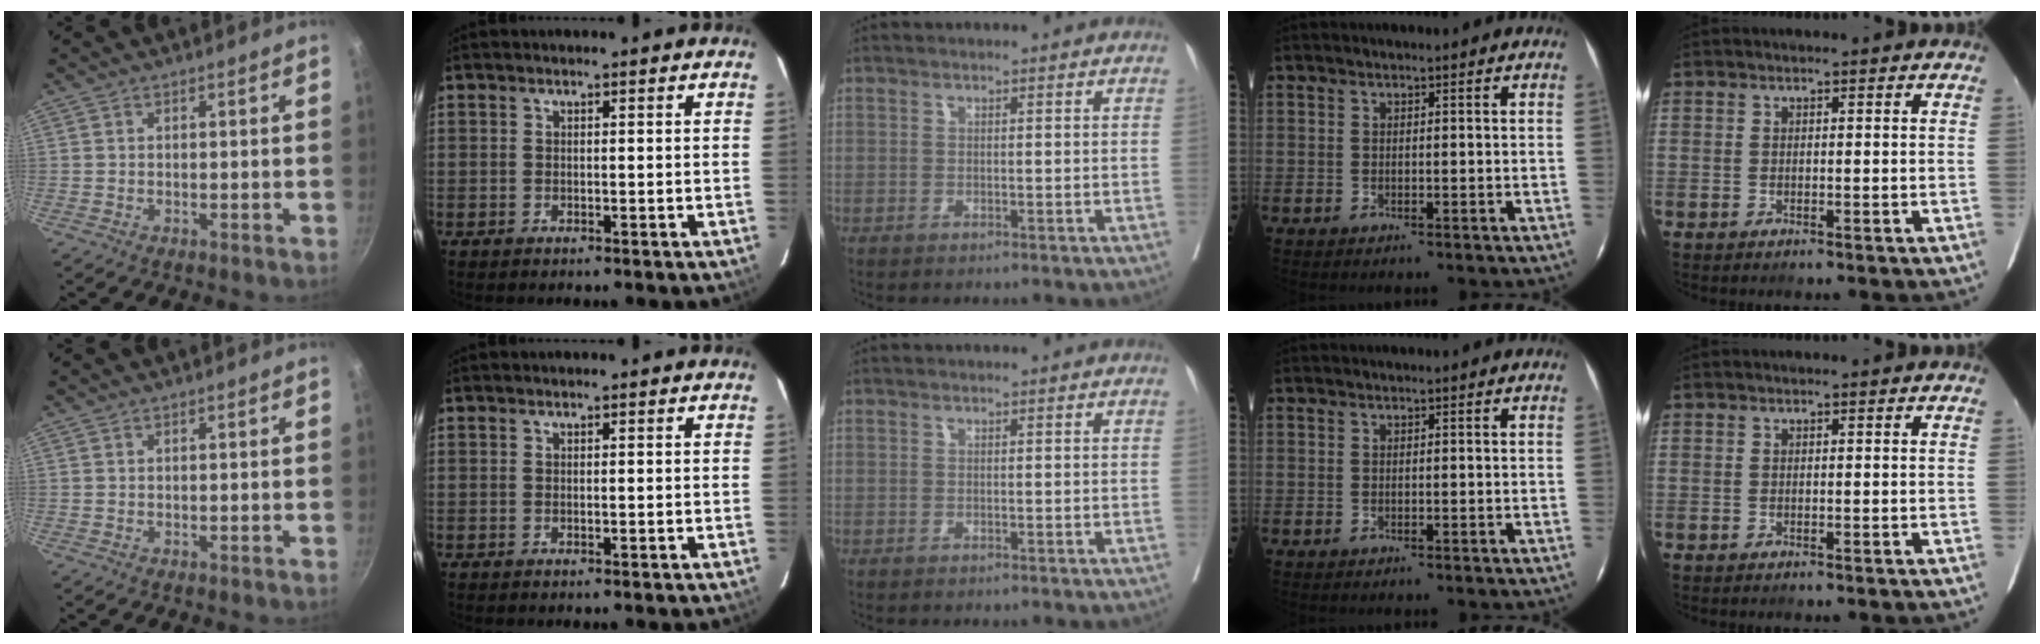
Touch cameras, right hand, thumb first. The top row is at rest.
{}